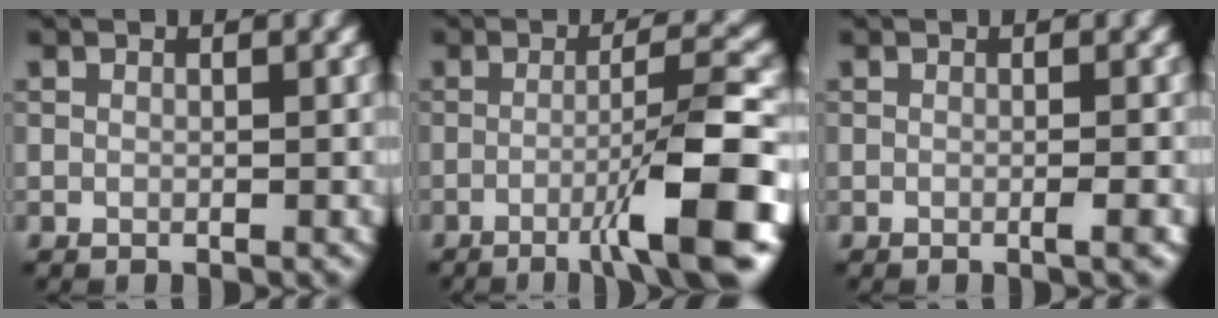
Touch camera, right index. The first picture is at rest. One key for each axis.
{"total": 7.9, "fx": -3.1, "fy": 0.9, "fz": 7.2, "tx": -0.103, "ty": 0.014, "tz": -0.059}
{"total": 0.9, "fx": -0.3, "fy": 0.0, "fz": 0.8, "tx": -0.011, "ty": 0.002, "tz": -0.008}